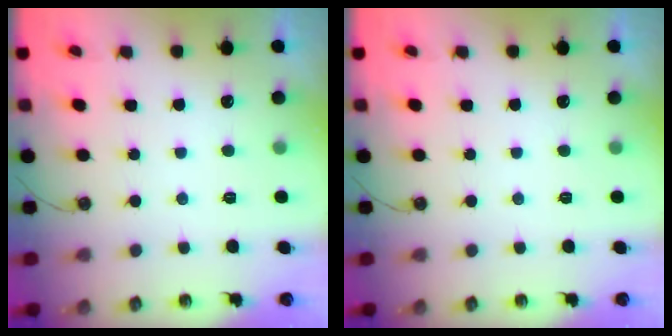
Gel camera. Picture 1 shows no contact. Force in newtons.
{"total": 0.0}